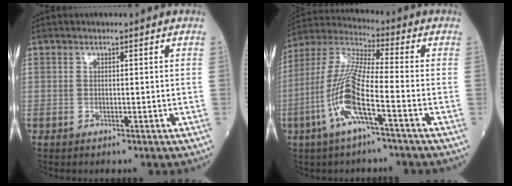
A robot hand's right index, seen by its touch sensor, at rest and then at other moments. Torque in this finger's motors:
{"motor_torque": [1.80, -0.34, 0.87, 0.21]}